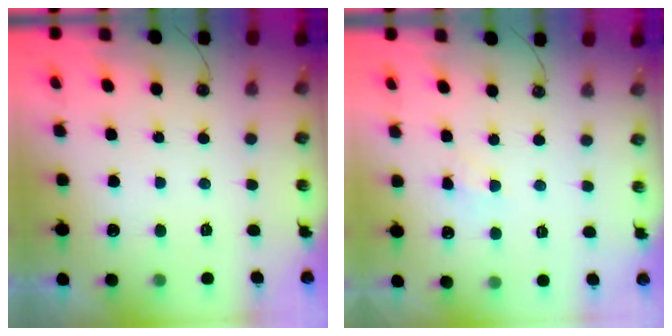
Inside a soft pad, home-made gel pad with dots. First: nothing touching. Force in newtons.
{"total": 3.4, "press": 3.4, "slide": 0.6}